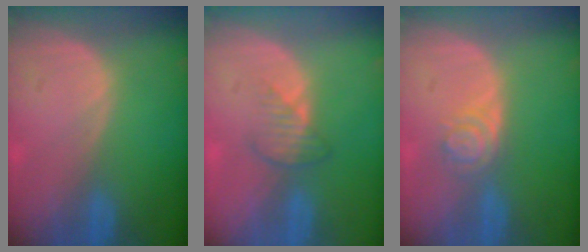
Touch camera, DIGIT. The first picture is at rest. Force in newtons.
{"total": 3.0, "press": 2.8, "slide": 1.1}
{"total": 3.9, "press": 3.5, "slide": 1.9}